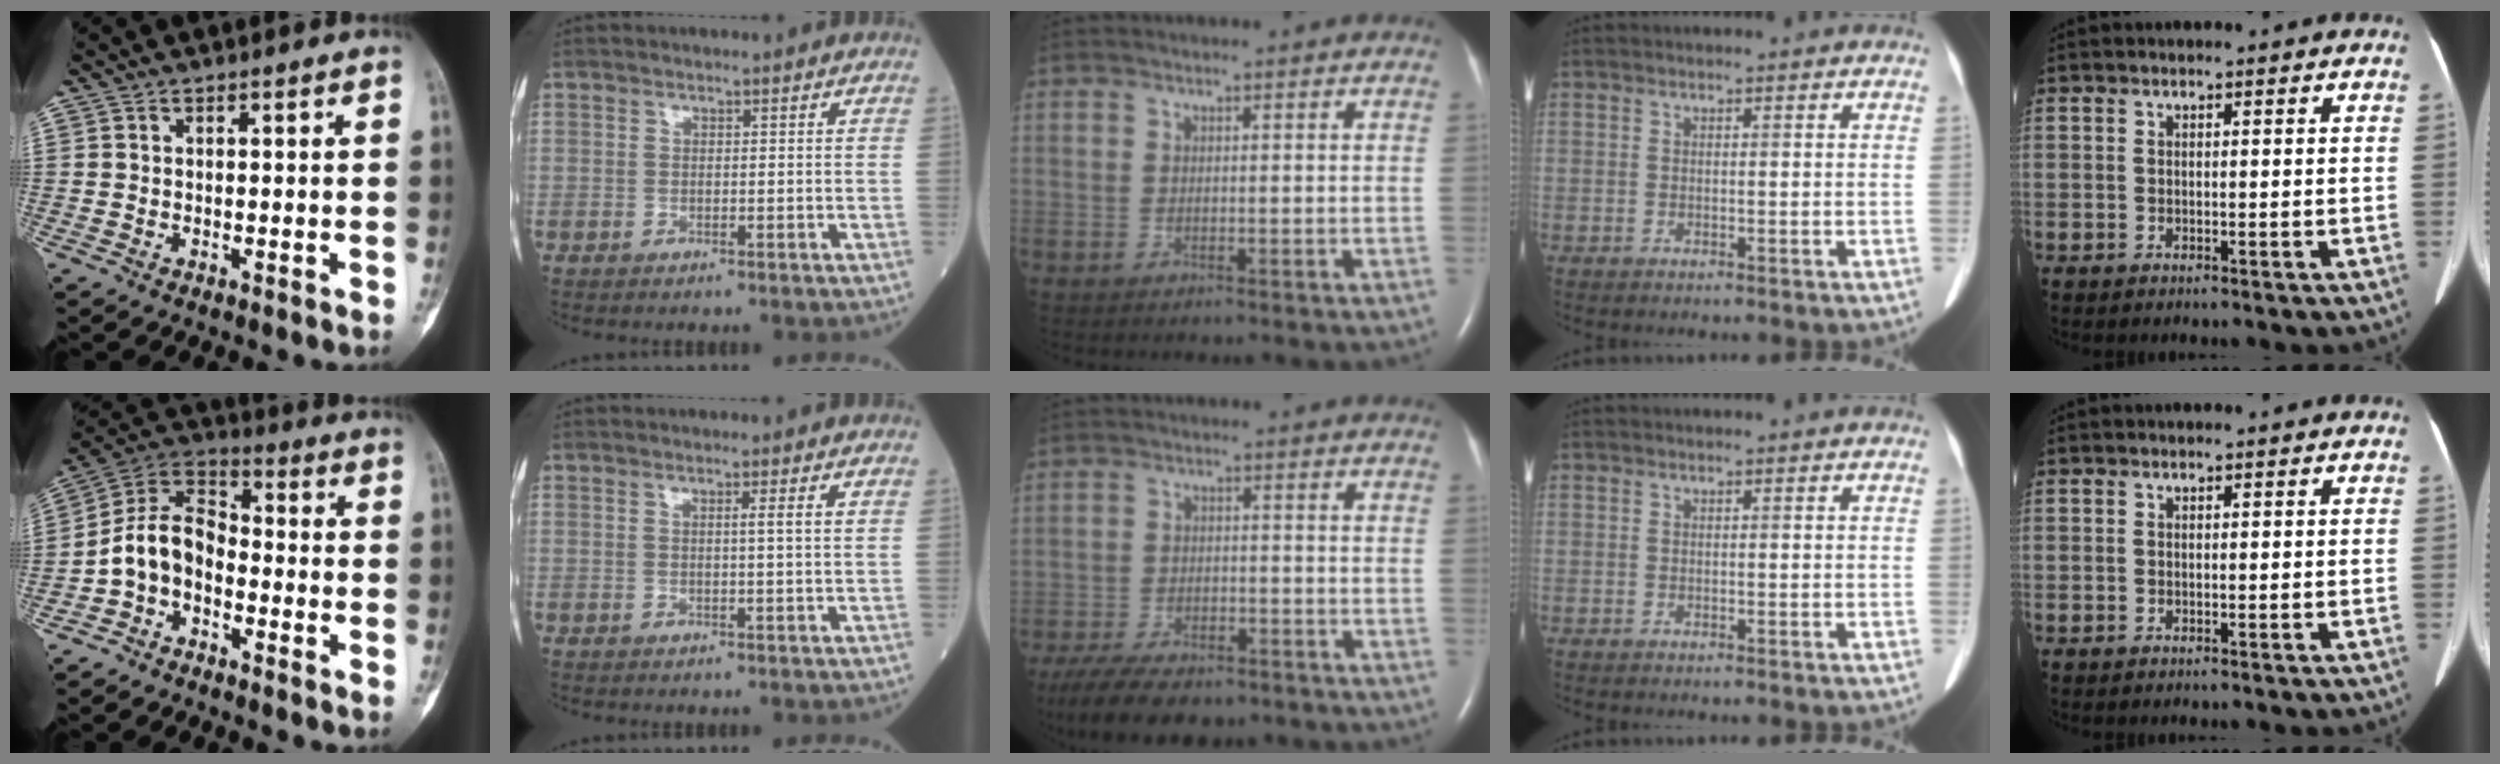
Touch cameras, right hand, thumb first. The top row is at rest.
{"thumb": {"total": 9.6, "force": [-3.4, 6.6, 6.1], "torque": [-0.103, 0.059, -0.080]}, "index": {"total": 1.5, "force": [0.5, -0.5, 1.3], "torque": [-0.026, -0.003, 0.008]}, "middle": {"total": 13.5, "force": [-10.4, 5.1, 6.9], "torque": [-0.135, -0.012, -0.156]}}